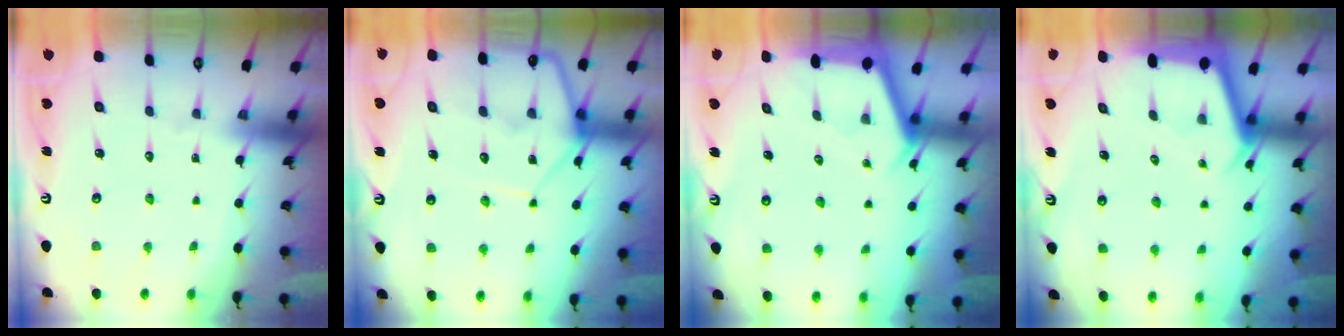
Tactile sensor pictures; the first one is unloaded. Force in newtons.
{"total": 9.0, "press": 8.9, "slide": 0.8}
{"total": 2.9, "press": 2.9, "slide": 0.3}
{"total": 2.9, "press": 2.9, "slide": 0.3}